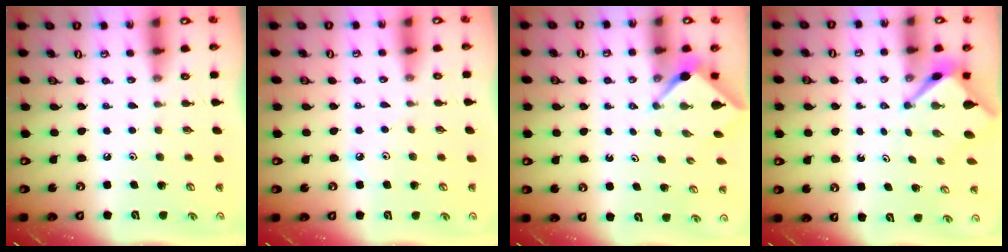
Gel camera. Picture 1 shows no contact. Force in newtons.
{"total": 3.0, "press": 2.9, "slide": 0.4}
{"total": 2.5, "press": 2.5, "slide": 0.3}
{"total": 3.2, "press": 3.2, "slide": 0.2}